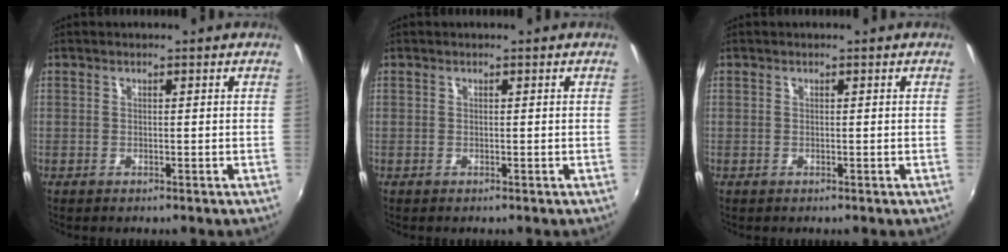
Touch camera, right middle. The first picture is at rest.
{"total": 0.0}
{"total": 0.0}